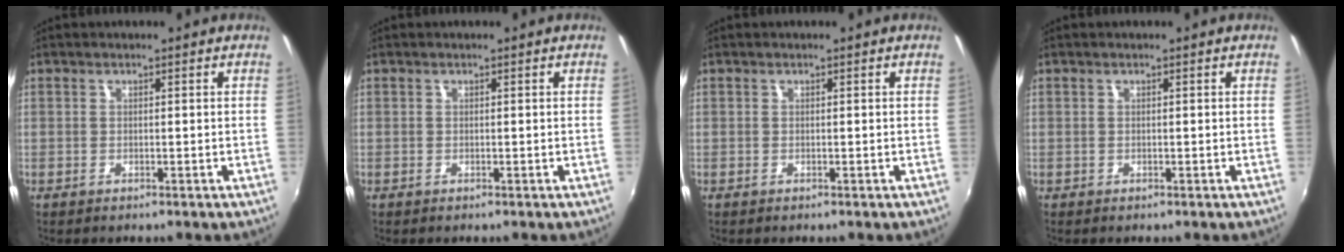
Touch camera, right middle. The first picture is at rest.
{"total": 0.0}
{"total": 0.0}
{"total": 0.0}